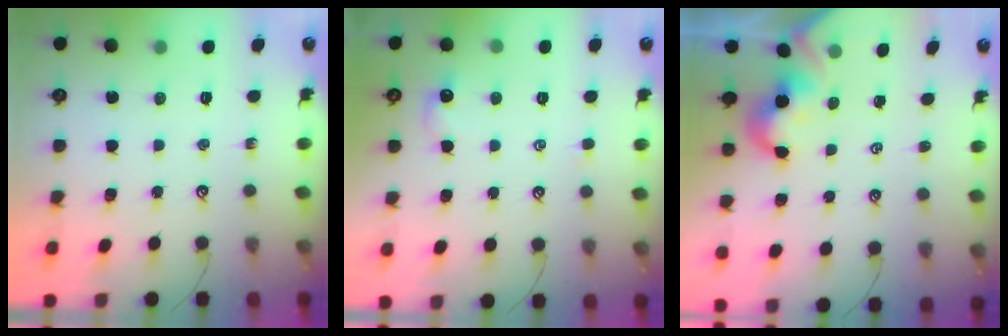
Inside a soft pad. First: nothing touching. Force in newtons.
{"total": 1.6, "press": 1.5, "slide": 0.4}
{"total": 2.0, "press": 1.9, "slide": 0.6}